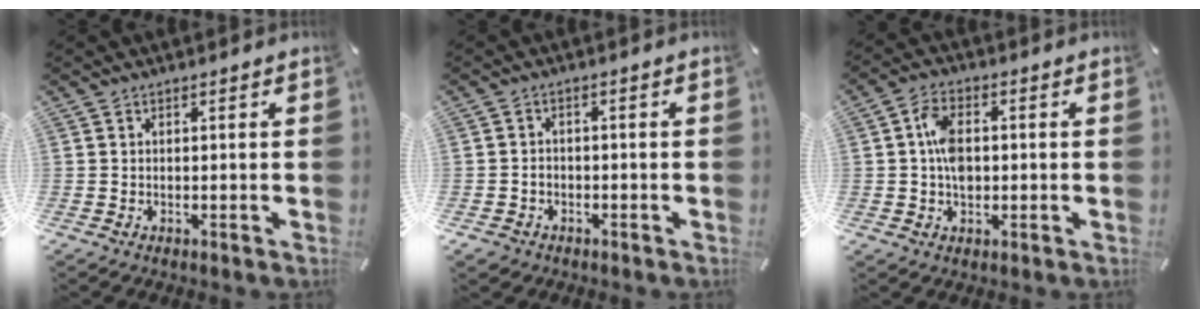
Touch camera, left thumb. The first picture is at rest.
{"total": 2.8, "force": [-1.3, 2.3, 0.9], "torque": [-0.016, 0.009, -0.028]}
{"total": 6.4, "force": [0.1, 4.1, 4.9], "torque": [-0.098, 0.004, -0.001]}